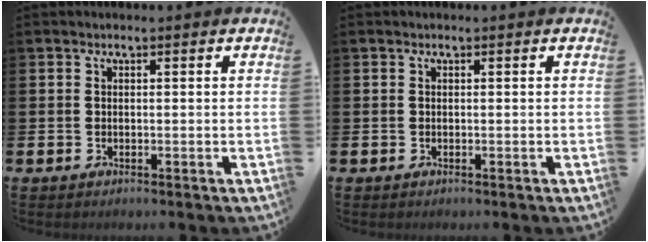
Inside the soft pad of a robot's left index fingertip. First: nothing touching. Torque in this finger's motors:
{"motor_torque": [0.00, 0.00, 0.00, 0.00]}